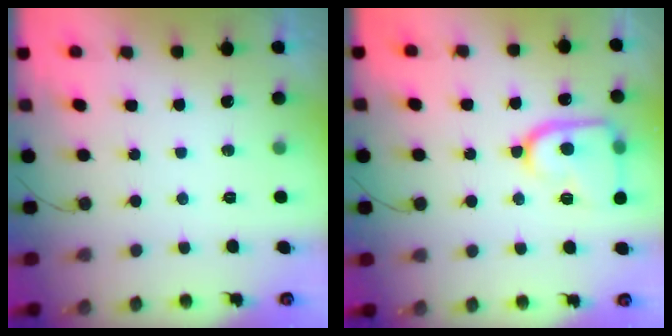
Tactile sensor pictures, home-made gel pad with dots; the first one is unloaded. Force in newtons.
{"total": 15.8, "press": 15.7, "slide": 1.3}